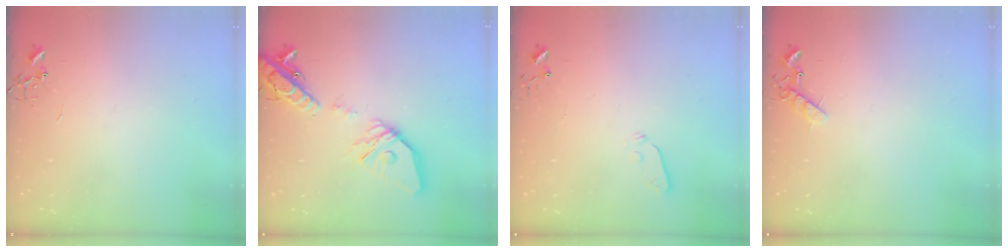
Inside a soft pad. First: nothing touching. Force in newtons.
{"total": 21.4, "press": 21.2, "slide": 3.5}
{"total": 3.7, "press": 3.6, "slide": 0.4}
{"total": 6.3, "press": 6.2, "slide": 0.9}